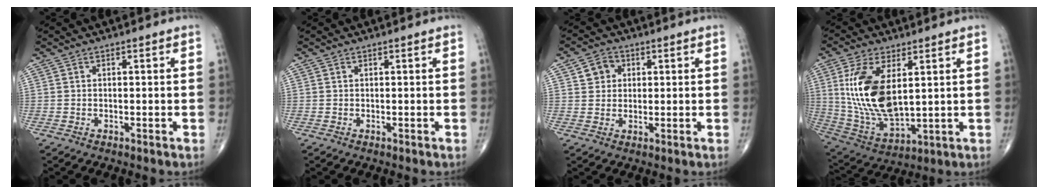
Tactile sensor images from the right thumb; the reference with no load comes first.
{"total": 0.0}
{"total": 4.3, "force": [1.4, 3.7, 1.5], "torque": [-0.003, -0.001, 0.019]}
{"total": 17.1, "force": [3.6, 8.4, 14.5], "torque": [-0.283, -0.020, 0.084]}